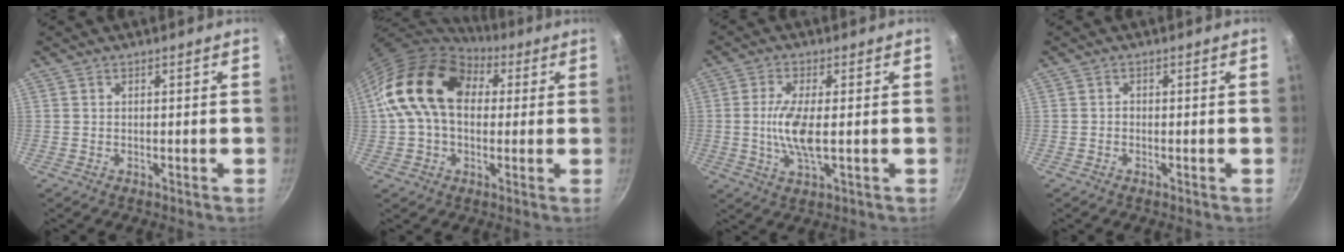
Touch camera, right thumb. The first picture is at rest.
{"total": 17.9, "force": [3.7, 12.6, 12.2], "torque": [-0.187, 0.023, 0.049]}
{"total": 7.8, "force": [-0.3, 2.5, 7.4], "torque": [-0.158, -0.005, -0.007]}
{"total": 0.6, "force": [-0.2, 0.5, 0.3], "torque": [-0.003, 0.002, -0.005]}